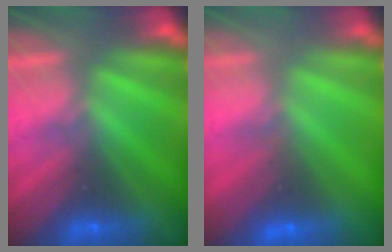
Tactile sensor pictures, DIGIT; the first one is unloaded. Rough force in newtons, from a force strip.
{"total": 4.7}